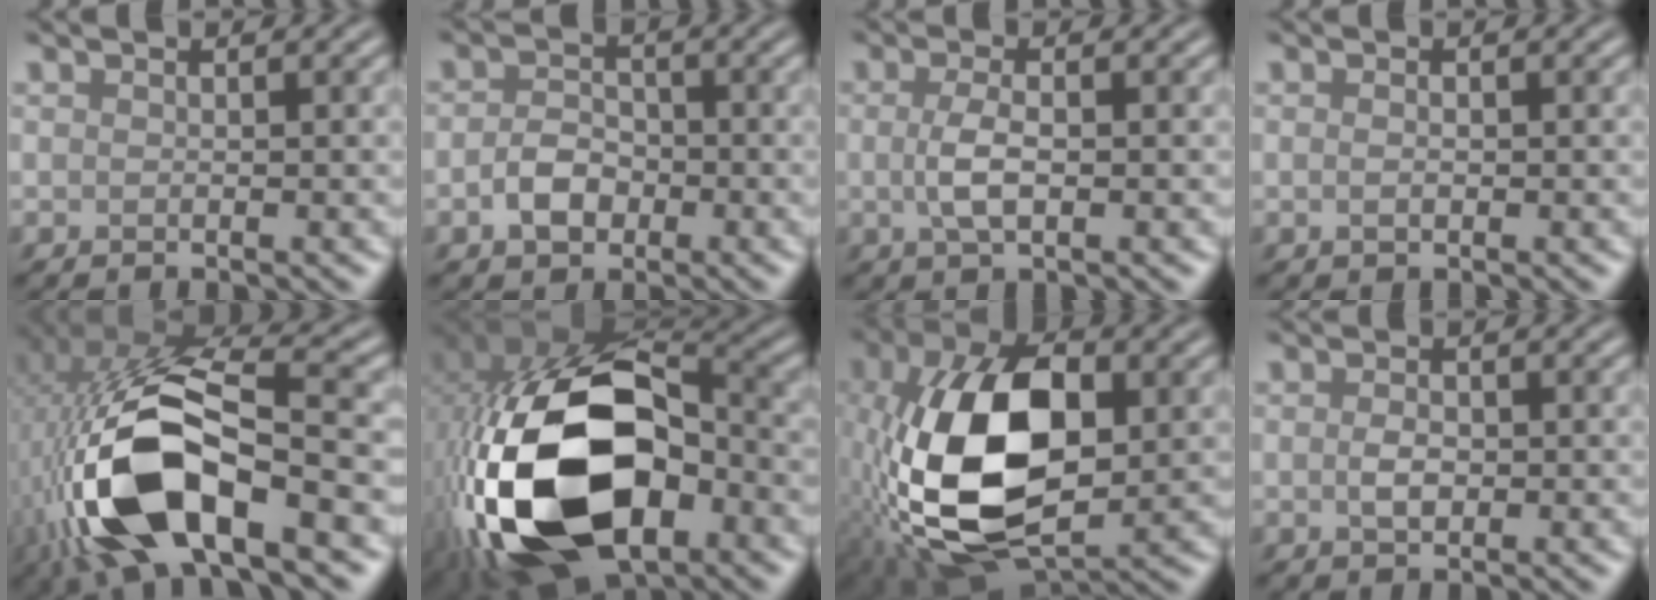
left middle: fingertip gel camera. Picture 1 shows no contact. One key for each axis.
{"total": 2.7, "fx": -1.0, "fy": 2.0, "fz": 1.4, "tx": -0.028, "ty": 0.006, "tz": -0.024}
{"total": 2.5, "fx": -0.1, "fy": 1.0, "fz": 2.3, "tx": -0.055, "ty": 0.001, "tz": -0.003}
{"total": 0.6, "fx": -0.1, "fy": 0.4, "fz": 0.5, "tx": -0.011, "ty": 0.000, "tz": -0.002}
{"total": 14.2, "fx": -3.4, "fy": 6.4, "fz": 12.2, "tx": -0.253, "ty": 0.001, "tz": -0.060}
{"total": 20.3, "fx": -4.7, "fy": 11.9, "fz": 15.7, "tx": -0.344, "ty": -0.052, "tz": -0.067}
{"total": 13.9, "fx": -1.3, "fy": 7.8, "fz": 11.4, "tx": -0.238, "ty": 0.005, "tz": -0.028}
{"total": 1.4, "fx": -0.1, "fy": 1.0, "fz": 1.1, "tx": -0.025, "ty": 0.003, "tz": -0.003}